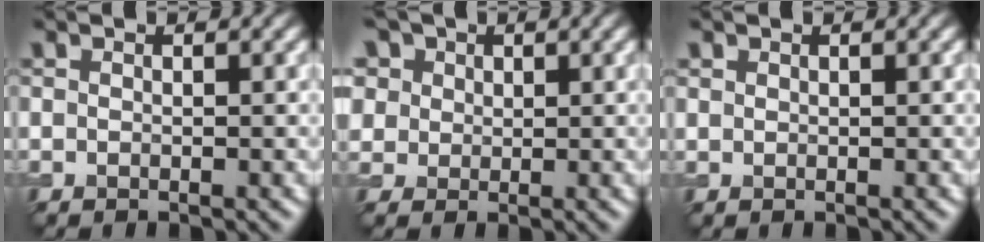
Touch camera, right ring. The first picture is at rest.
{"total": 8.9, "force": [4.7, 6.4, 3.9], "torque": [-0.096, 0.023, 0.059]}
{"total": 0.5, "force": [0.3, 0.4, -0.1], "torque": [0.004, -0.001, 0.009]}